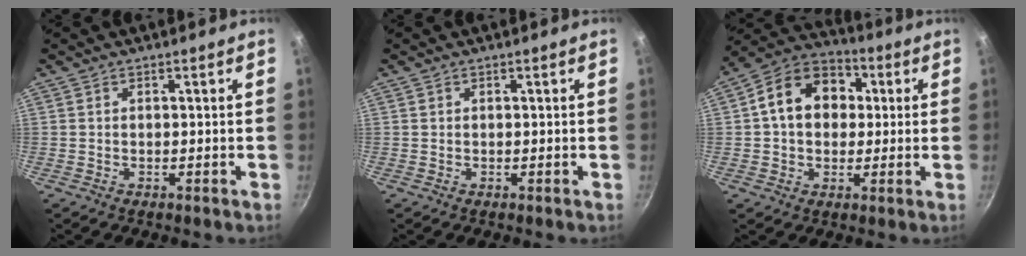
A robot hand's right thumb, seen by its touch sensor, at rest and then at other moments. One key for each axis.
{"total": 0.0}
{"total": 13.6, "fx": 2.0, "fy": 10.5, "fz": 8.3, "tx": -0.104, "ty": 0.027, "tz": 0.014}